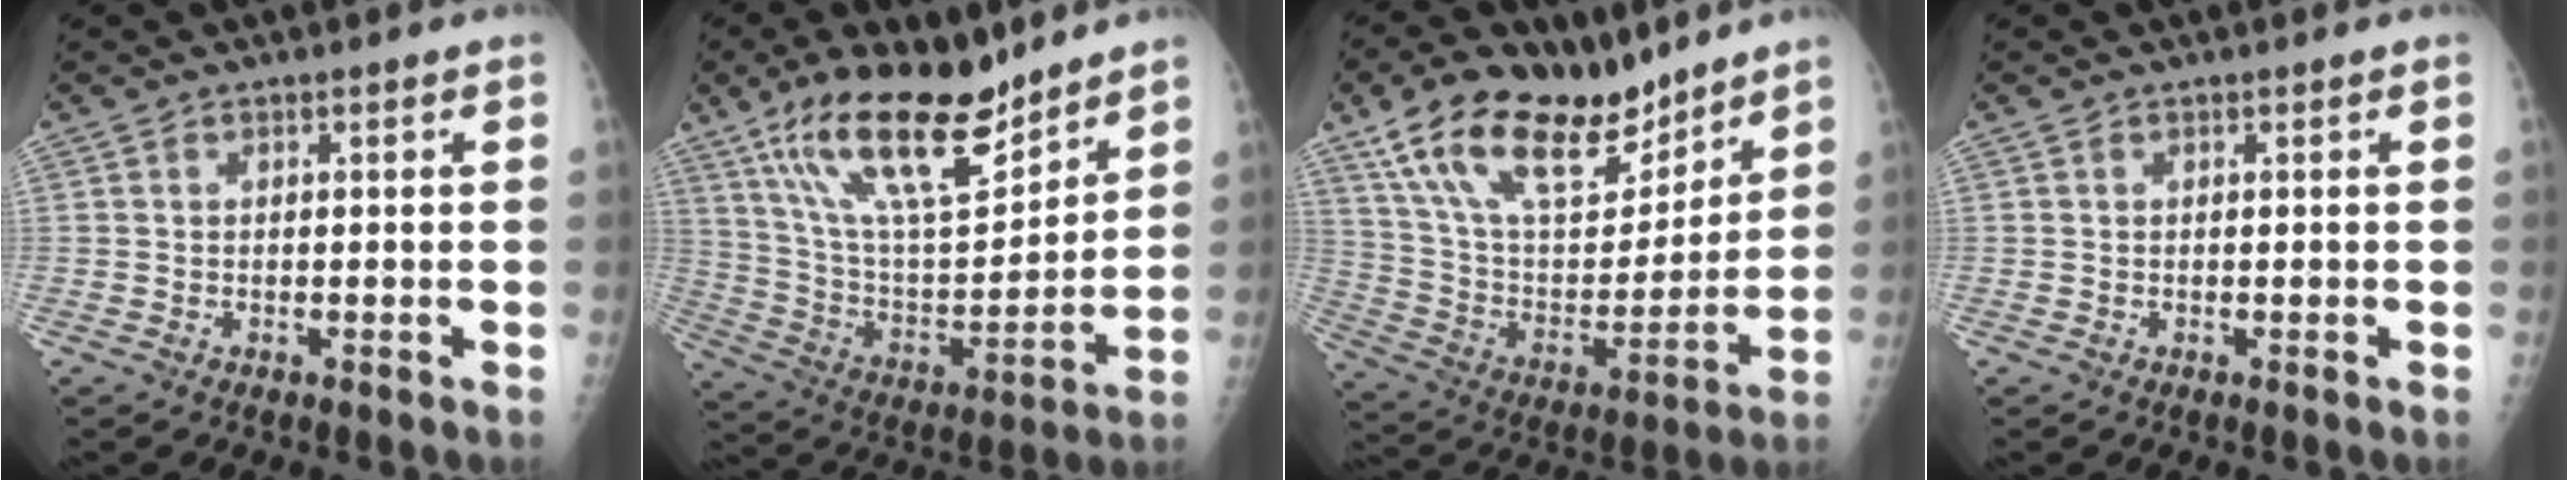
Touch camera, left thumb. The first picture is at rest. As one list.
[{"total": 21.7, "force": [15.0, 7.4, 13.8], "torque": [-0.213, -0.068, 0.274]}, {"total": 24.0, "force": [16.5, 10.8, 13.7], "torque": [-0.209, -0.048, 0.295]}, {"total": 0.0}]